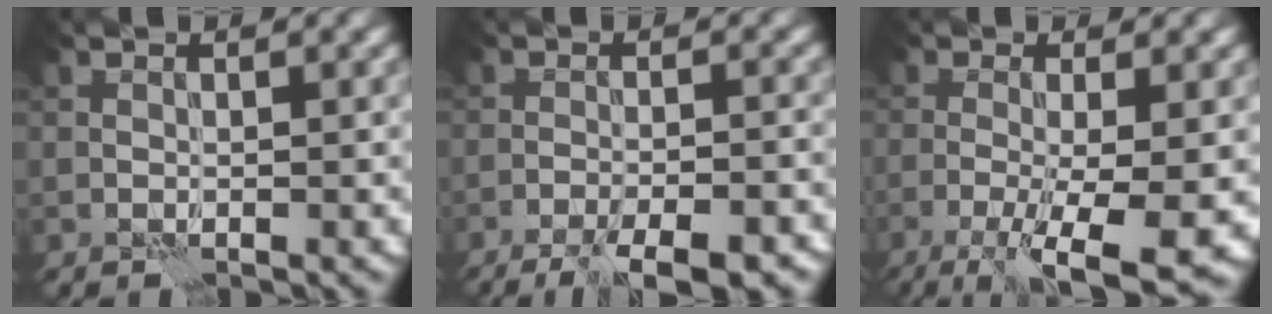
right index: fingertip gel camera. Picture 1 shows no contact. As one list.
[{"total": 9.5, "force": [-7.8, 2.3, 5.0], "torque": [-0.064, -0.004, -0.101]}, {"total": 8.4, "force": [-3.7, 1.9, 7.3], "torque": [-0.121, -0.012, -0.059]}]